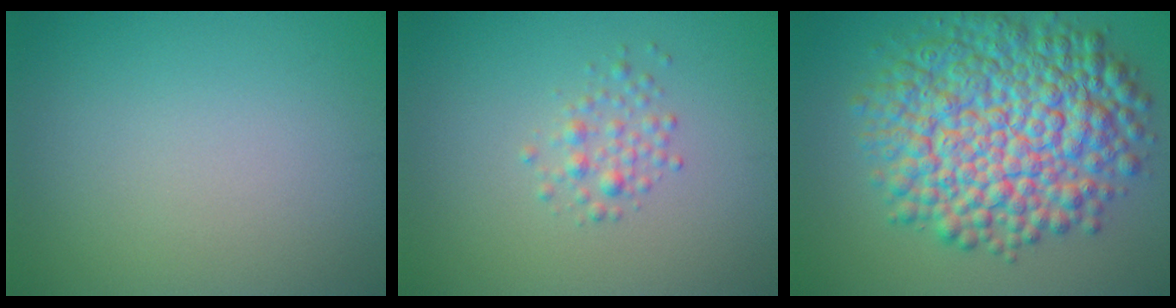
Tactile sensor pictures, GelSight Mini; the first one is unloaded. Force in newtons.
{"total": 1.6, "press": 1.6, "slide": 0.0}
{"total": 11.9, "press": 11.9, "slide": 0.1}